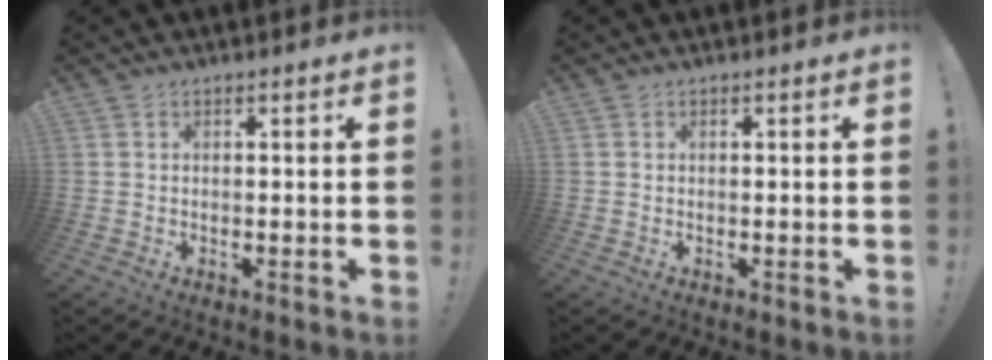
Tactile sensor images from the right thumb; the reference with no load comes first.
{"total": 0.0}